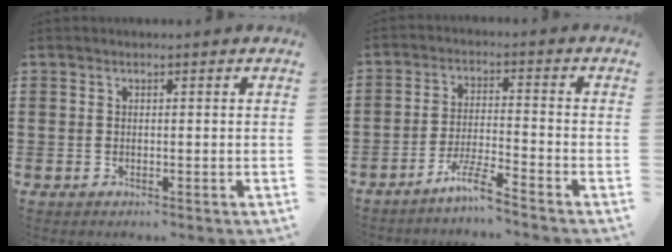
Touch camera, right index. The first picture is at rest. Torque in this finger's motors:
{"motor_torque": [1.43, 0.70, 0.03, 0.02]}